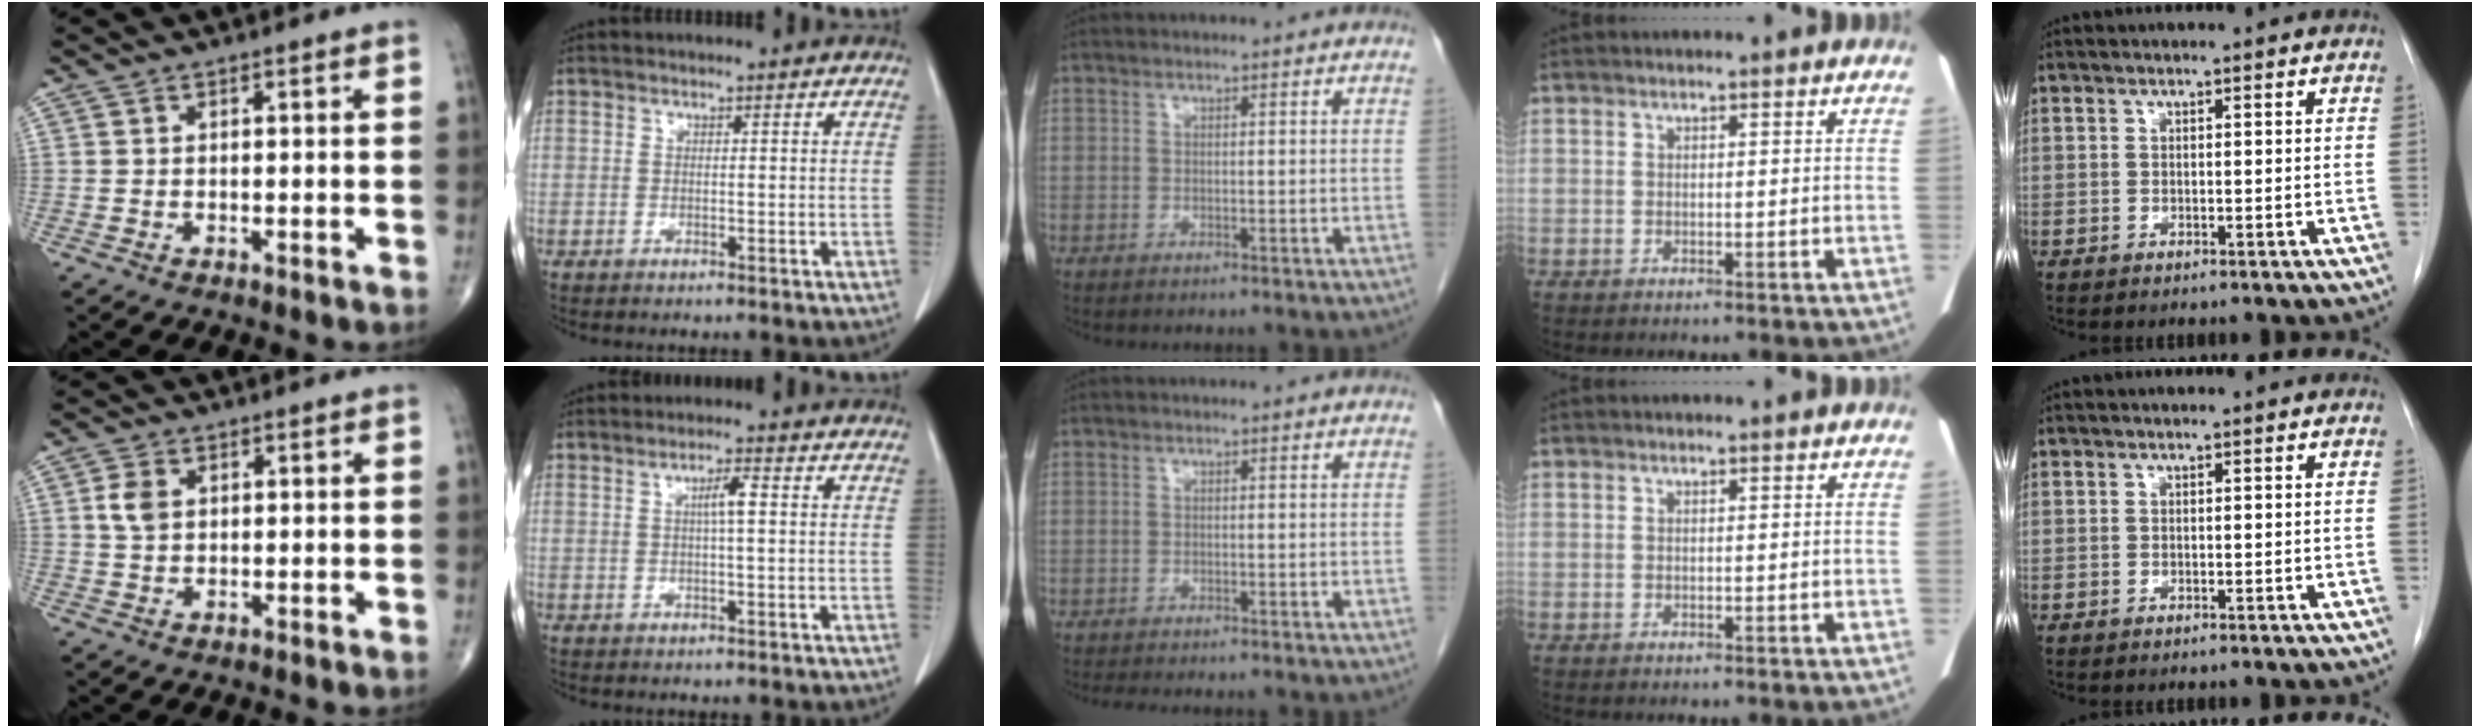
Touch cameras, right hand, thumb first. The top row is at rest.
{"thumb": {"total": 3.7, "force": [0.9, 2.6, 2.5], "torque": [-0.048, 0.000, 0.017]}, "index": {"total": 2.9, "force": [0.4, 0.2, 2.9], "torque": [-0.051, 0.003, 0.007]}, "middle": {"total": 3.4, "force": [-3.0, 0.6, 1.6], "torque": [-0.025, -0.009, -0.039]}}